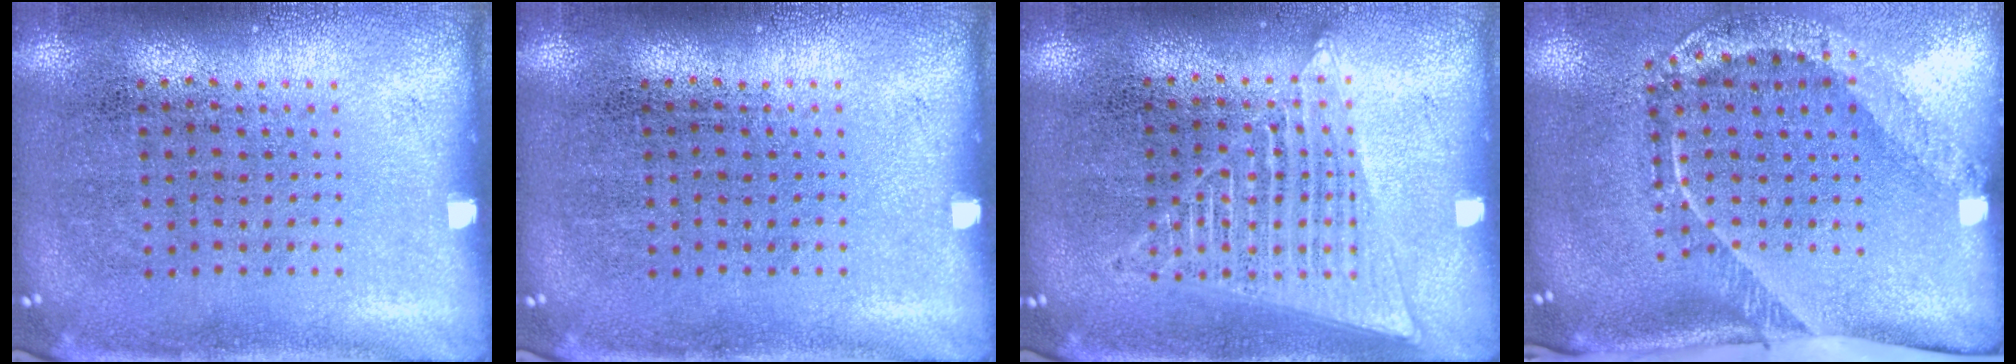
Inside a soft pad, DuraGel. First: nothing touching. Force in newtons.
{"total": 0.0}
{"total": 1.3, "press": 1.3, "slide": 0.1}
{"total": 2.5, "press": 1.6, "slide": 1.8}